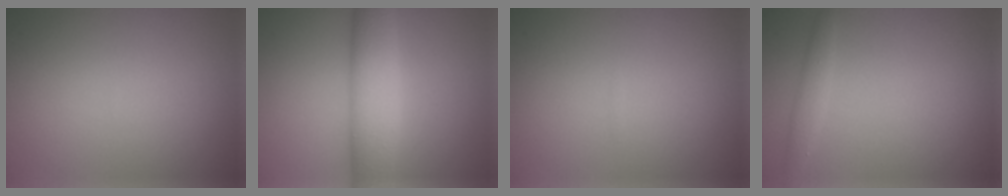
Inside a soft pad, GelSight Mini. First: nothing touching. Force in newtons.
{"total": 6.5, "press": 6.5, "slide": 0.2}
{"total": 0.0}
{"total": 1.4, "press": 1.4, "slide": 0.0}